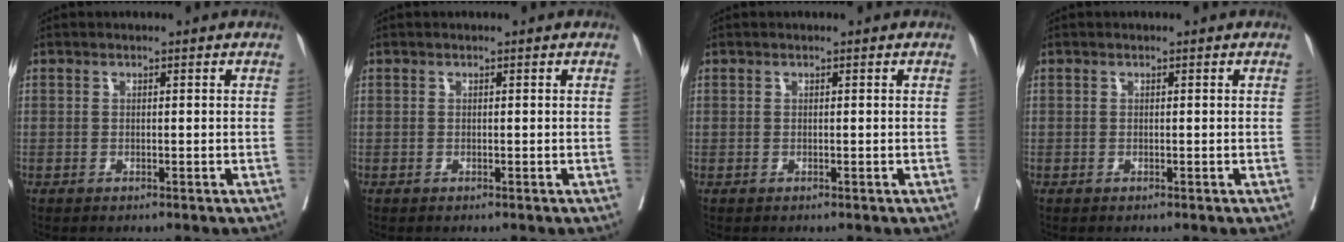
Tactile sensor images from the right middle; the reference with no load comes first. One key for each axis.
{"total": 0.0}
{"total": 0.0}
{"total": 0.0}